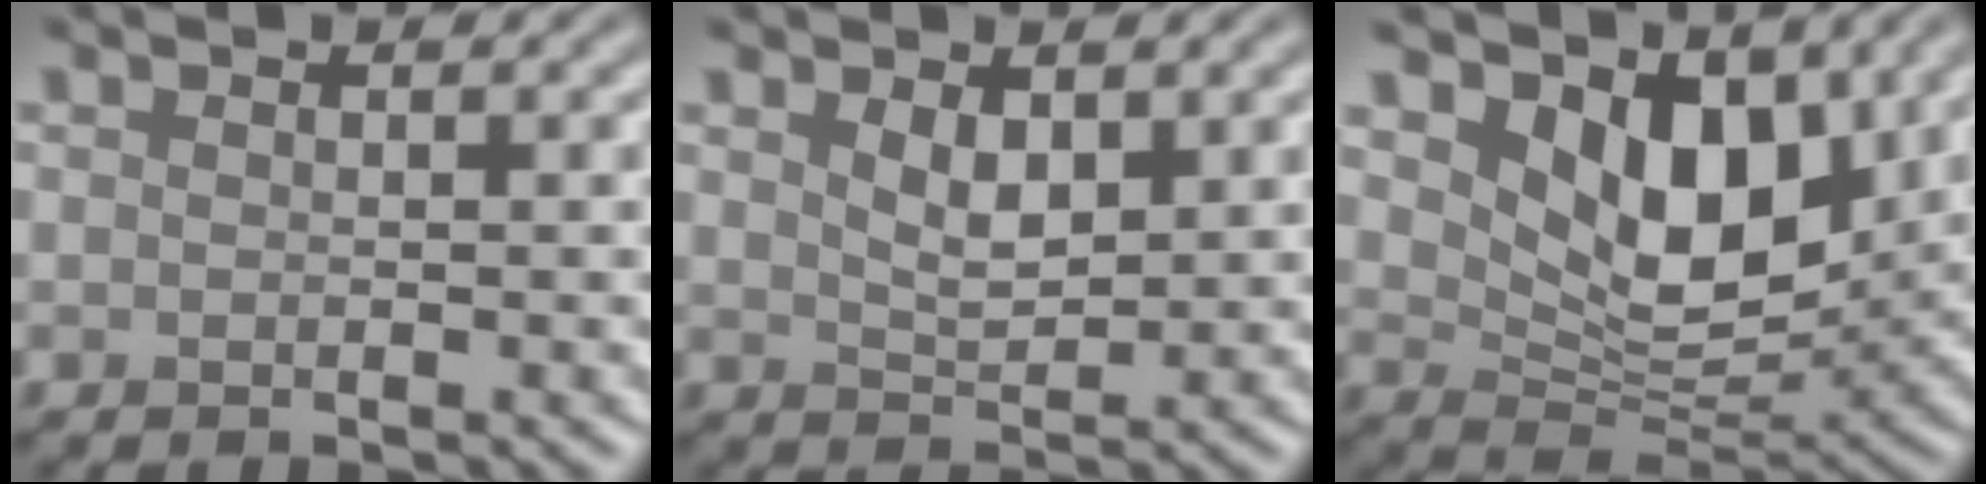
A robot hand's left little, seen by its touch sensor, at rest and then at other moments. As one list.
[{"total": 2.3, "force": [1.2, 1.2, 1.6], "torque": [-0.034, -0.004, 0.028]}, {"total": 7.1, "force": [3.1, 4.2, 4.8], "torque": [-0.083, -0.020, 0.049]}]